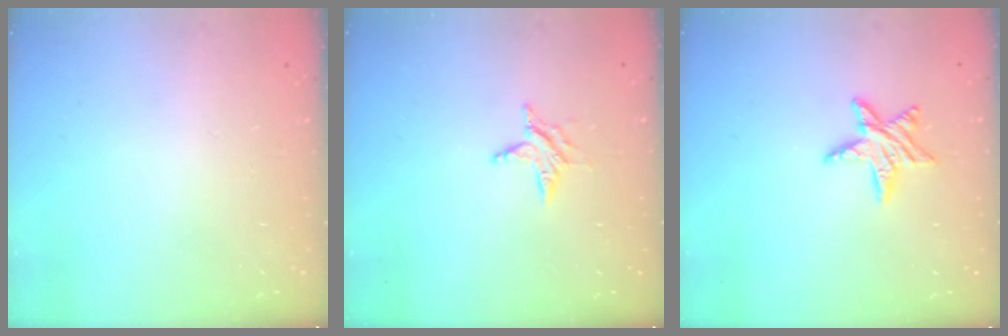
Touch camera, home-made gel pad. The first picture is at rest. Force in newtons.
{"total": 4.4, "press": 4.4, "slide": 0.5}
{"total": 8.5, "press": 8.4, "slide": 0.5}